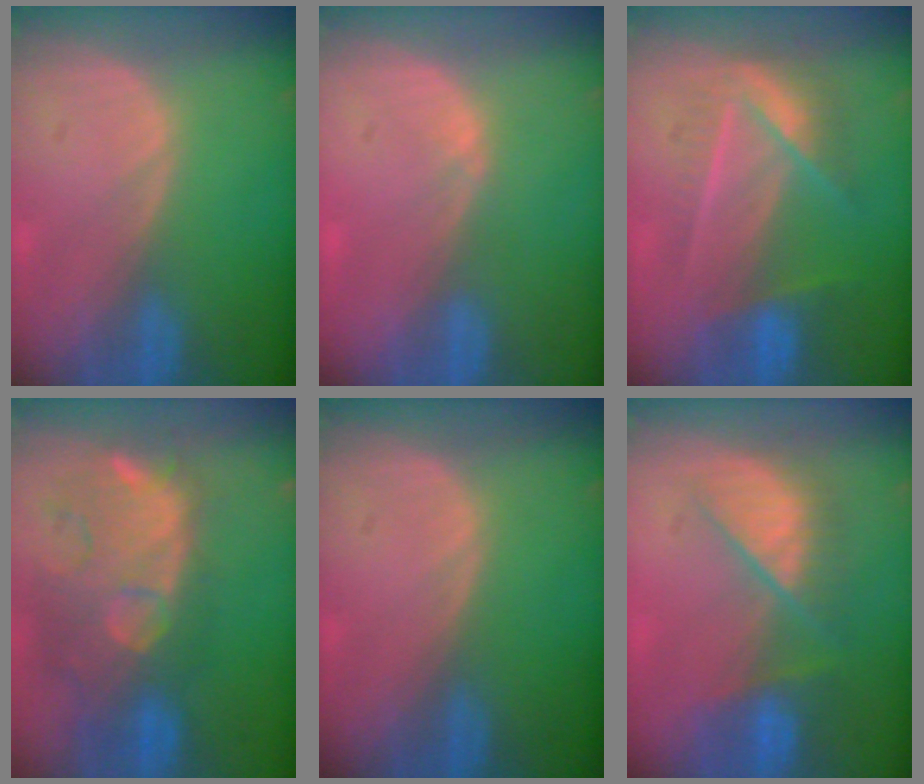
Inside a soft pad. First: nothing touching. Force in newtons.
{"total": 0.7, "press": 0.7, "slide": 0.3}
{"total": 7.1, "press": 6.8, "slide": 2.2}
{"total": 12.2, "press": 11.0, "slide": 5.4}
{"total": 0.0}
{"total": 7.3, "press": 7.2, "slide": 1.0}